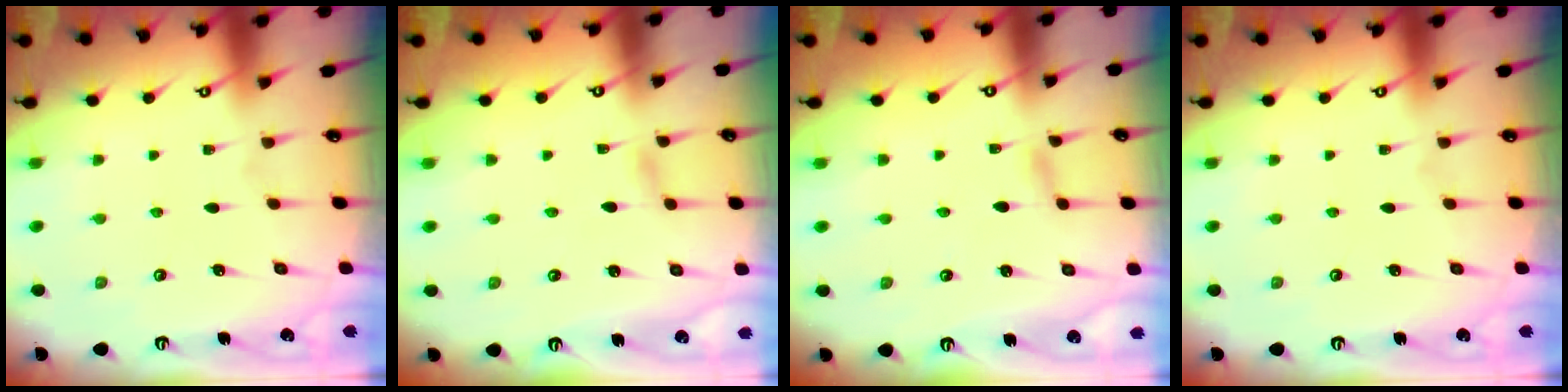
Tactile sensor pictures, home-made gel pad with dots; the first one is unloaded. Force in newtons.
{"total": 1.9, "press": 1.8, "slide": 0.2}
{"total": 2.2, "press": 2.2, "slide": 0.2}
{"total": 0.0}